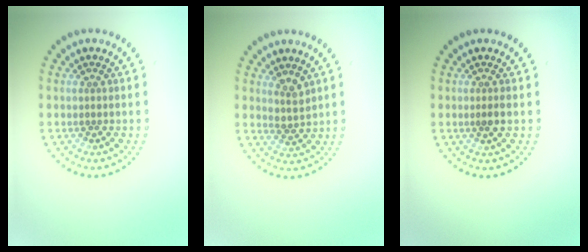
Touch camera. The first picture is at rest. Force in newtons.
{"total": 1.9, "press": 1.4, "slide": 1.3}
{"total": 1.3, "press": 1.1, "slide": 0.6}